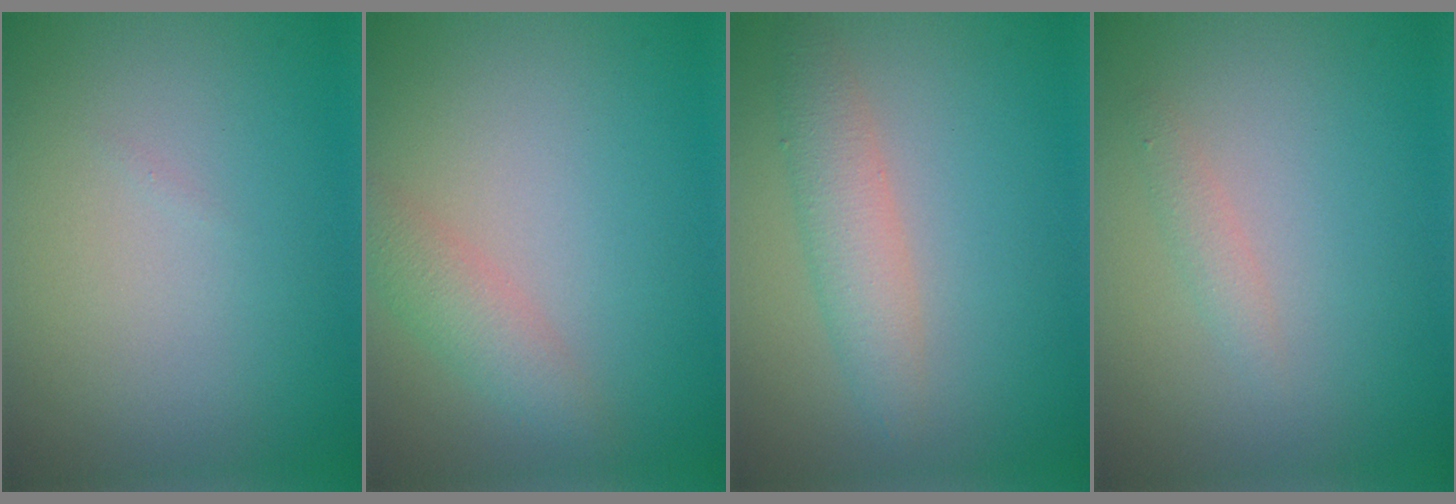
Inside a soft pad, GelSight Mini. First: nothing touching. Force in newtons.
{"total": 2.3, "press": 2.3, "slide": 0.0}
{"total": 2.9, "press": 2.9, "slide": 0.1}
{"total": 1.1, "press": 1.1, "slide": 0.0}